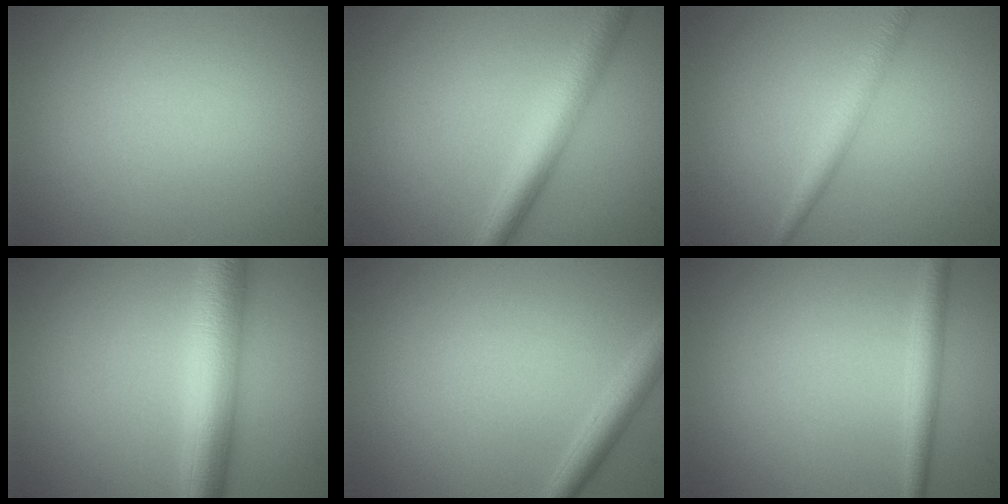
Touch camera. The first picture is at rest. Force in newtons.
{"total": 4.4, "press": 4.4, "slide": 0.1}
{"total": 2.2, "press": 2.1, "slide": 0.1}
{"total": 6.6, "press": 6.6, "slide": 0.0}
{"total": 2.6, "press": 2.6, "slide": 0.2}
{"total": 2.3, "press": 2.3, "slide": 0.0}